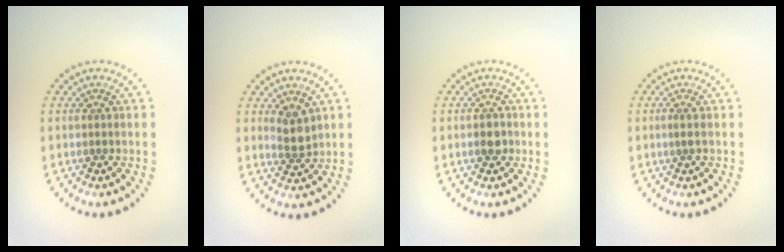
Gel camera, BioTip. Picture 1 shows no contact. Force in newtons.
{"total": 2.0, "press": 1.7, "slide": 1.1}
{"total": 1.5, "press": 1.4, "slide": 0.5}
{"total": 0.6, "press": 0.3, "slide": 0.5}